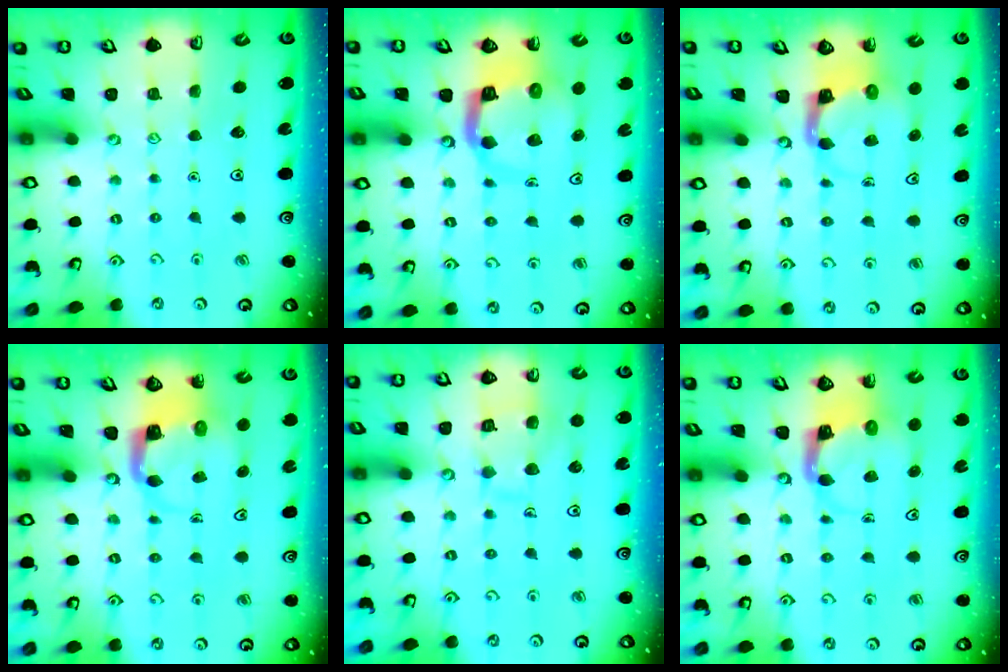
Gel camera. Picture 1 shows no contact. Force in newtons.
{"total": 8.4, "press": 8.3, "slide": 1.2}
{"total": 3.7, "press": 3.7, "slide": 0.4}
{"total": 3.9, "press": 3.9, "slide": 0.4}
{"total": 11.7, "press": 11.6, "slide": 1.3}
{"total": 3.9, "press": 3.8, "slide": 0.6}